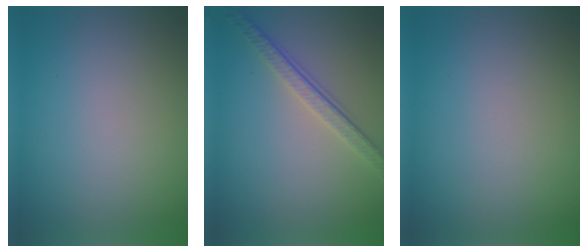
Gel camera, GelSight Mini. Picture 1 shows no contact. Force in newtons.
{"total": 3.4, "press": 2.5, "slide": 2.4}
{"total": 0.0}